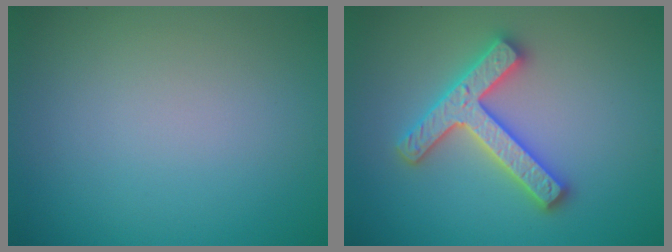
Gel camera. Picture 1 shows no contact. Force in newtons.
{"total": 4.0, "press": 3.9, "slide": 0.9}